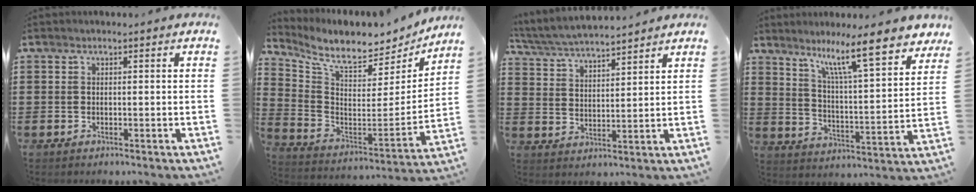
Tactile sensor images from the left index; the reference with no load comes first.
{"total": 8.4, "force": [7.5, 1.9, 3.4], "torque": [-0.096, -0.066, 0.125]}
{"total": 4.9, "force": [4.8, 0.1, 1.1], "torque": [-0.042, -0.023, 0.084]}
{"total": 11.1, "force": [8.5, 1.0, 7.1], "torque": [-0.131, -0.051, 0.135]}